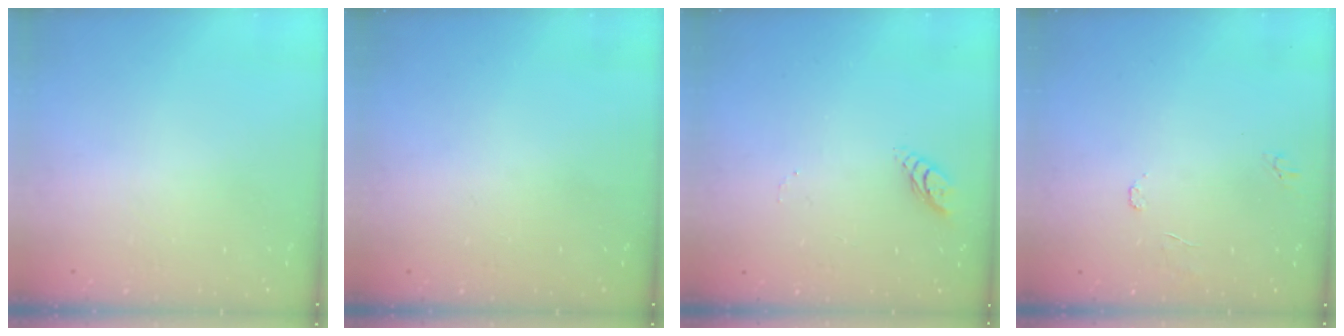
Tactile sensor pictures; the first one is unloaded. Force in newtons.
{"total": 0.0}
{"total": 4.6, "press": 4.5, "slide": 0.4}
{"total": 4.9, "press": 4.9, "slide": 0.4}